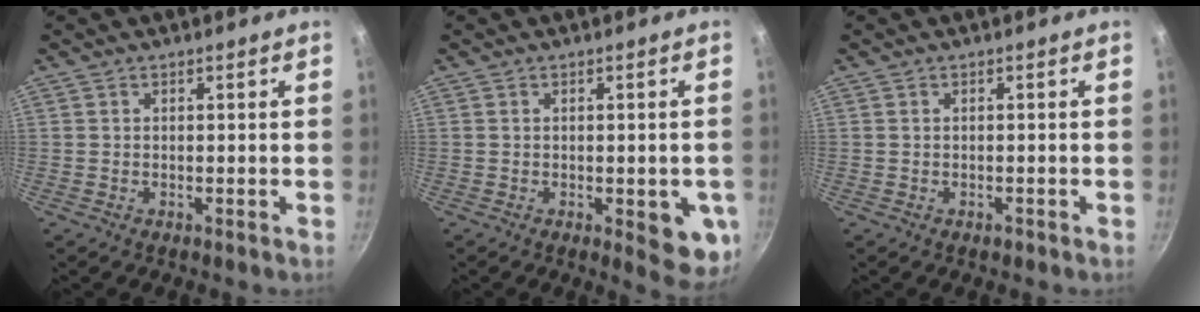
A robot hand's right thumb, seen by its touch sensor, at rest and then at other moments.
{"total": 8.5, "force": [-2.1, 3.2, 7.6], "torque": [-0.063, -0.002, -0.021]}
{"total": 0.7, "force": [-0.5, 0.4, 0.4], "torque": [-0.007, 0.003, -0.006]}